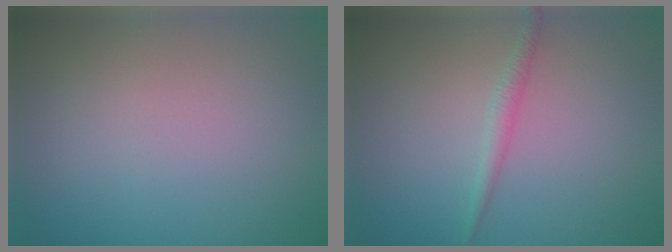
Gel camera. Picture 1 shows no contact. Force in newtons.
{"total": 1.1, "press": 1.1, "slide": 0.0}